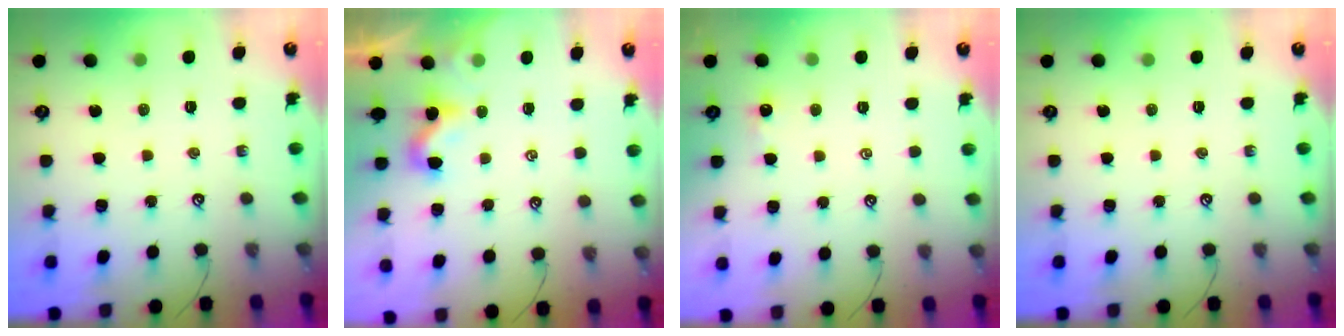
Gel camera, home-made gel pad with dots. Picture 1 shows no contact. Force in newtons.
{"total": 2.1, "press": 2.1, "slide": 0.2}
{"total": 2.1, "press": 2.1, "slide": 0.2}
{"total": 0.0}